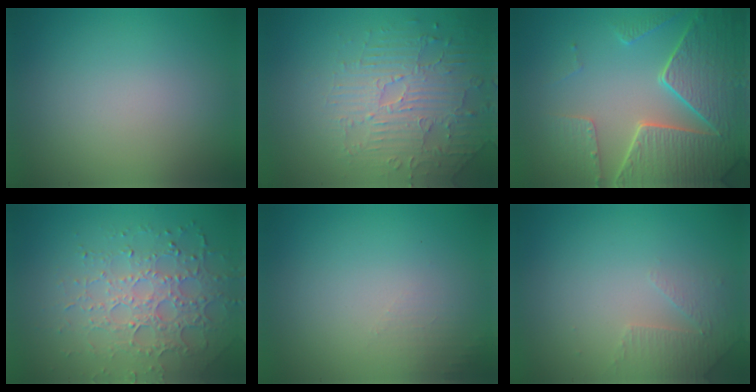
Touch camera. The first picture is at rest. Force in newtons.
{"total": 4.6, "press": 3.7, "slide": 2.7}
{"total": 8.3, "press": 6.2, "slide": 5.6}
{"total": 4.8, "press": 4.2, "slide": 2.4}
{"total": 1.1, "press": 1.1, "slide": 0.3}
{"total": 1.9, "press": 1.8, "slide": 0.5}